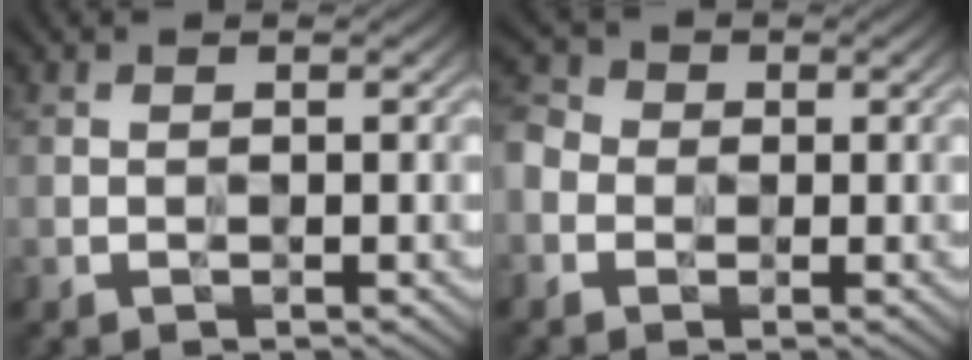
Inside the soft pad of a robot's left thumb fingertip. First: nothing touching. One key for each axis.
{"total": 3.9, "fx": -0.8, "fy": 3.5, "fz": 1.5, "tx": -0.044, "ty": -0.002, "tz": -0.022}